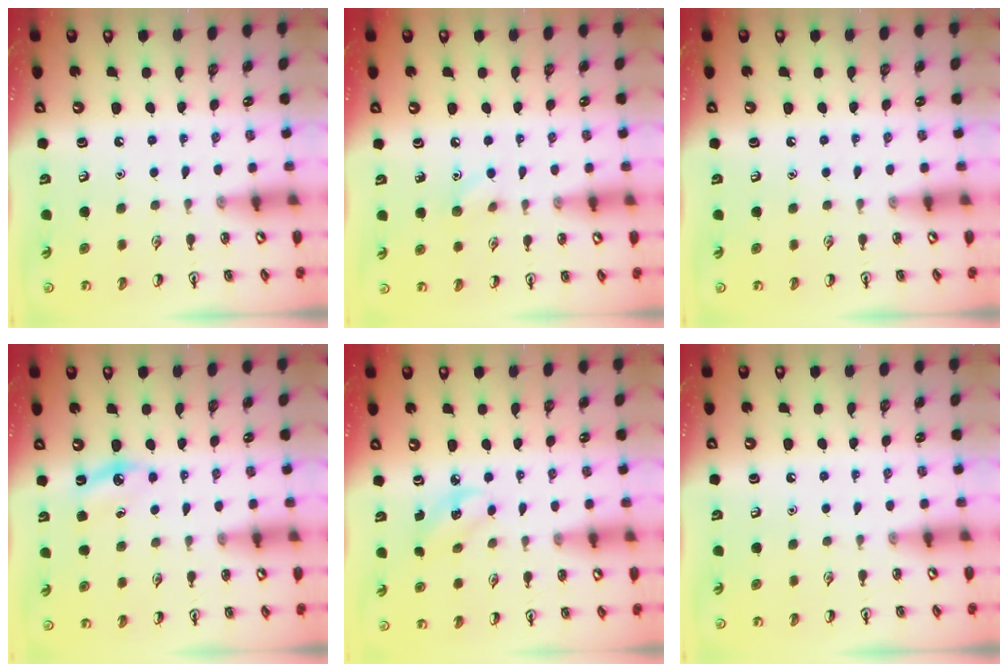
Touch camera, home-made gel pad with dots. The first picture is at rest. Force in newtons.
{"total": 5.8, "press": 5.6, "slide": 1.7}
{"total": 0.0}
{"total": 4.9, "press": 4.7, "slide": 1.6}
{"total": 2.9, "press": 2.8, "slide": 0.7}
{"total": 0.0}